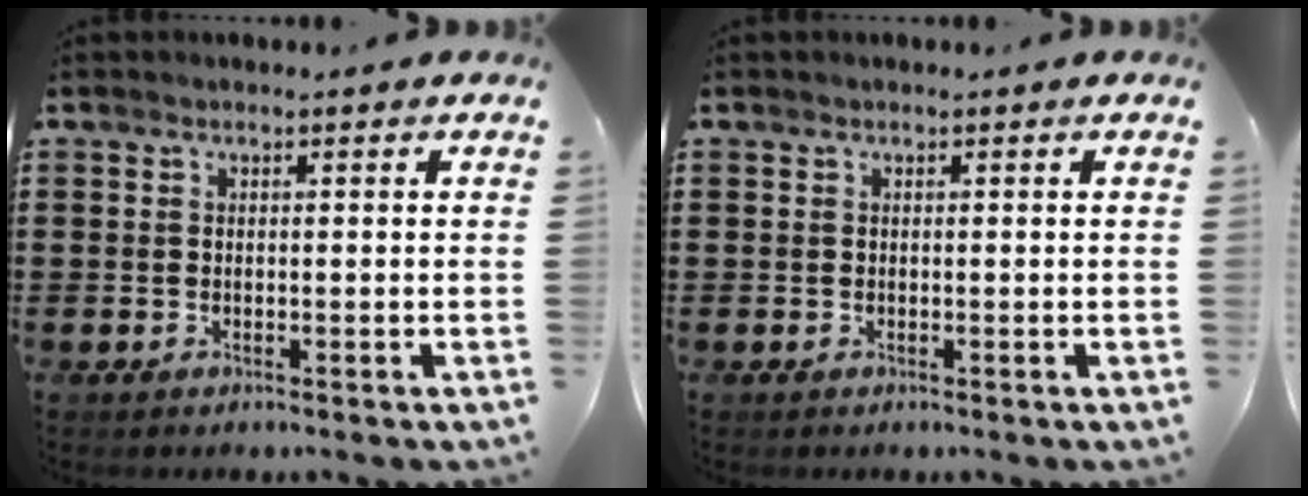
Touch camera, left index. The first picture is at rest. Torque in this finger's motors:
{"motor_torque": [-0.01, 0.21, 0.00, -0.01]}